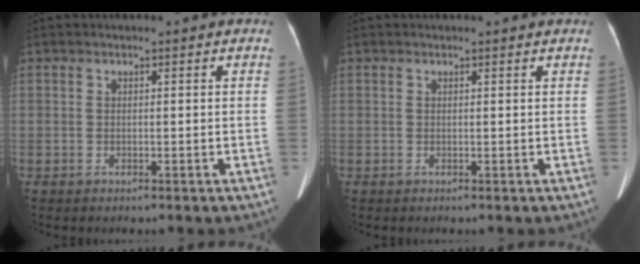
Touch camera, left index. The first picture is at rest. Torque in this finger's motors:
{"motor_torque": [-0.17, -0.10, 0.00, 0.01]}